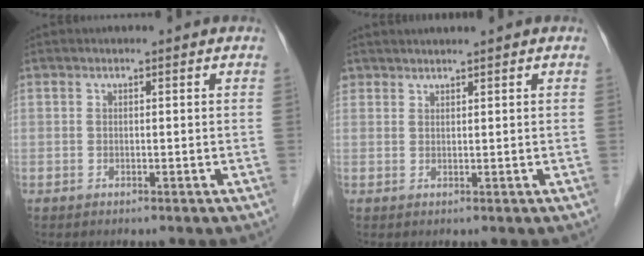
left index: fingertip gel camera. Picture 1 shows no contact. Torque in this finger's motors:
{"motor_torque": [0.11, -0.01, 0.00, 0.01]}